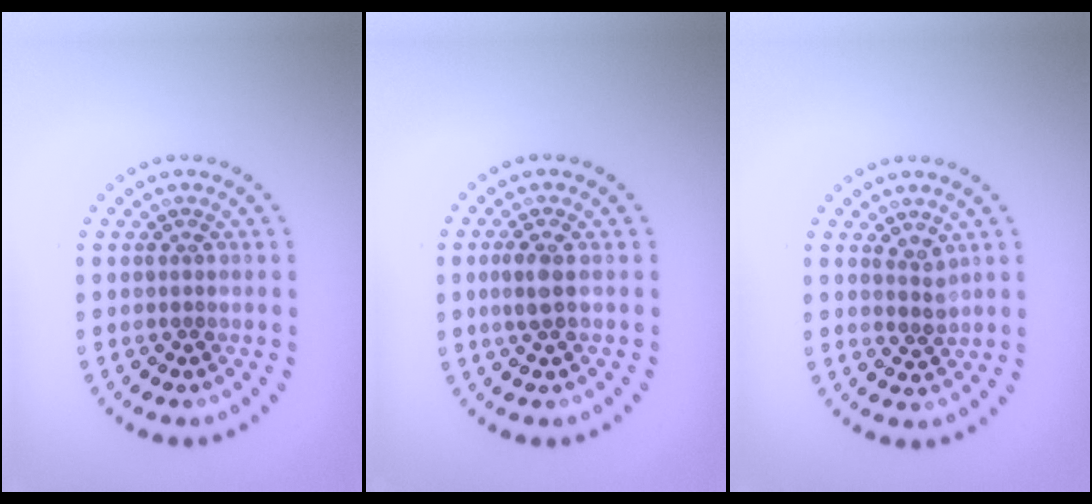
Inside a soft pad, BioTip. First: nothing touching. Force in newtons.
{"total": 1.7, "press": 1.6, "slide": 0.6}
{"total": 1.5, "press": 1.1, "slide": 1.0}